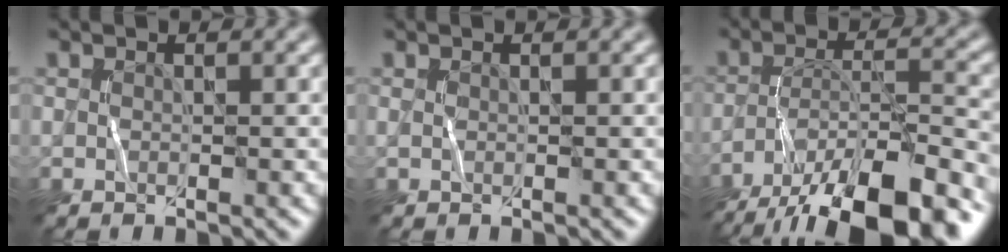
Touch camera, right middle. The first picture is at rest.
{"total": 0.0}
{"total": 13.8, "force": [-10.4, 3.8, 8.2], "torque": [-0.144, -0.010, -0.161]}